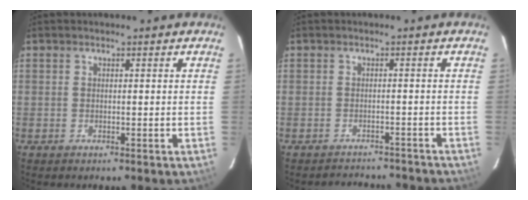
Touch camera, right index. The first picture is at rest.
{"total": 8.5, "force": [-7.8, 2.9, 1.9], "torque": [-0.036, 0.012, -0.093]}